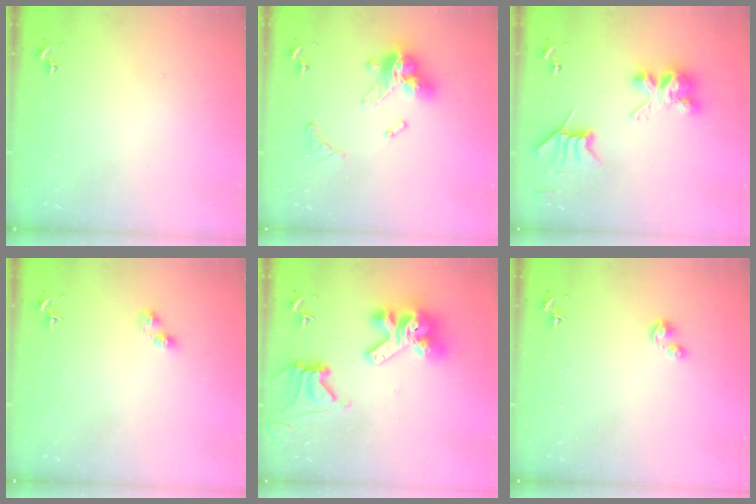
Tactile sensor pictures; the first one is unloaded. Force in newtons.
{"total": 16.1, "press": 16.1, "slide": 1.7}
{"total": 8.5, "press": 8.5, "slide": 0.5}
{"total": 3.3, "press": 3.3, "slide": 0.4}
{"total": 16.9, "press": 16.7, "slide": 2.0}
{"total": 3.2, "press": 3.2, "slide": 0.3}